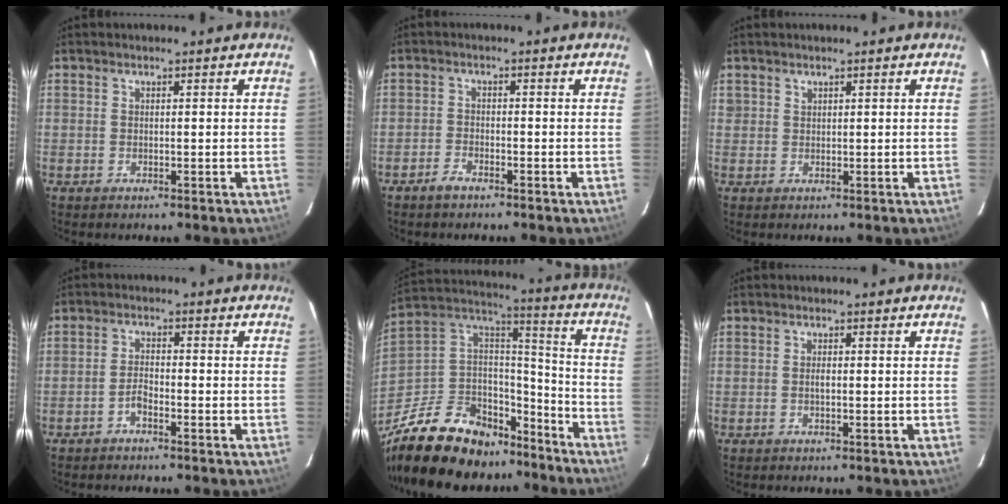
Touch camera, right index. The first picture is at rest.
{"total": 2.4, "force": [-2.0, 0.8, 1.0], "torque": [-0.034, 0.002, -0.040]}
{"total": 1.1, "force": [0.9, 0.7, 0.1], "torque": [0.000, 0.003, 0.016]}
{"total": 2.4, "force": [-1.7, 0.9, 1.5], "torque": [-0.034, 0.006, -0.036]}
{"total": 27.0, "force": [-19.5, 14.0, 12.4], "torque": [-0.269, 0.044, -0.302]}
{"total": 1.0, "force": [-0.1, 0.5, 0.9], "torque": [-0.015, -0.001, -0.003]}